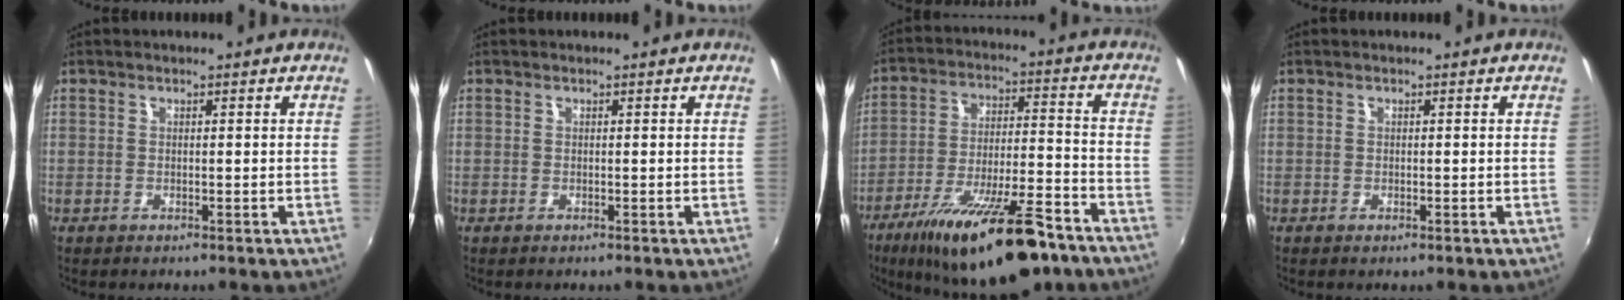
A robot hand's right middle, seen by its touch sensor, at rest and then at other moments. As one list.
[{"total": 0.0}, {"total": 22.6, "force": [-15.8, 6.2, 15.0], "torque": [-0.258, -0.030, -0.236]}, {"total": 0.0}]